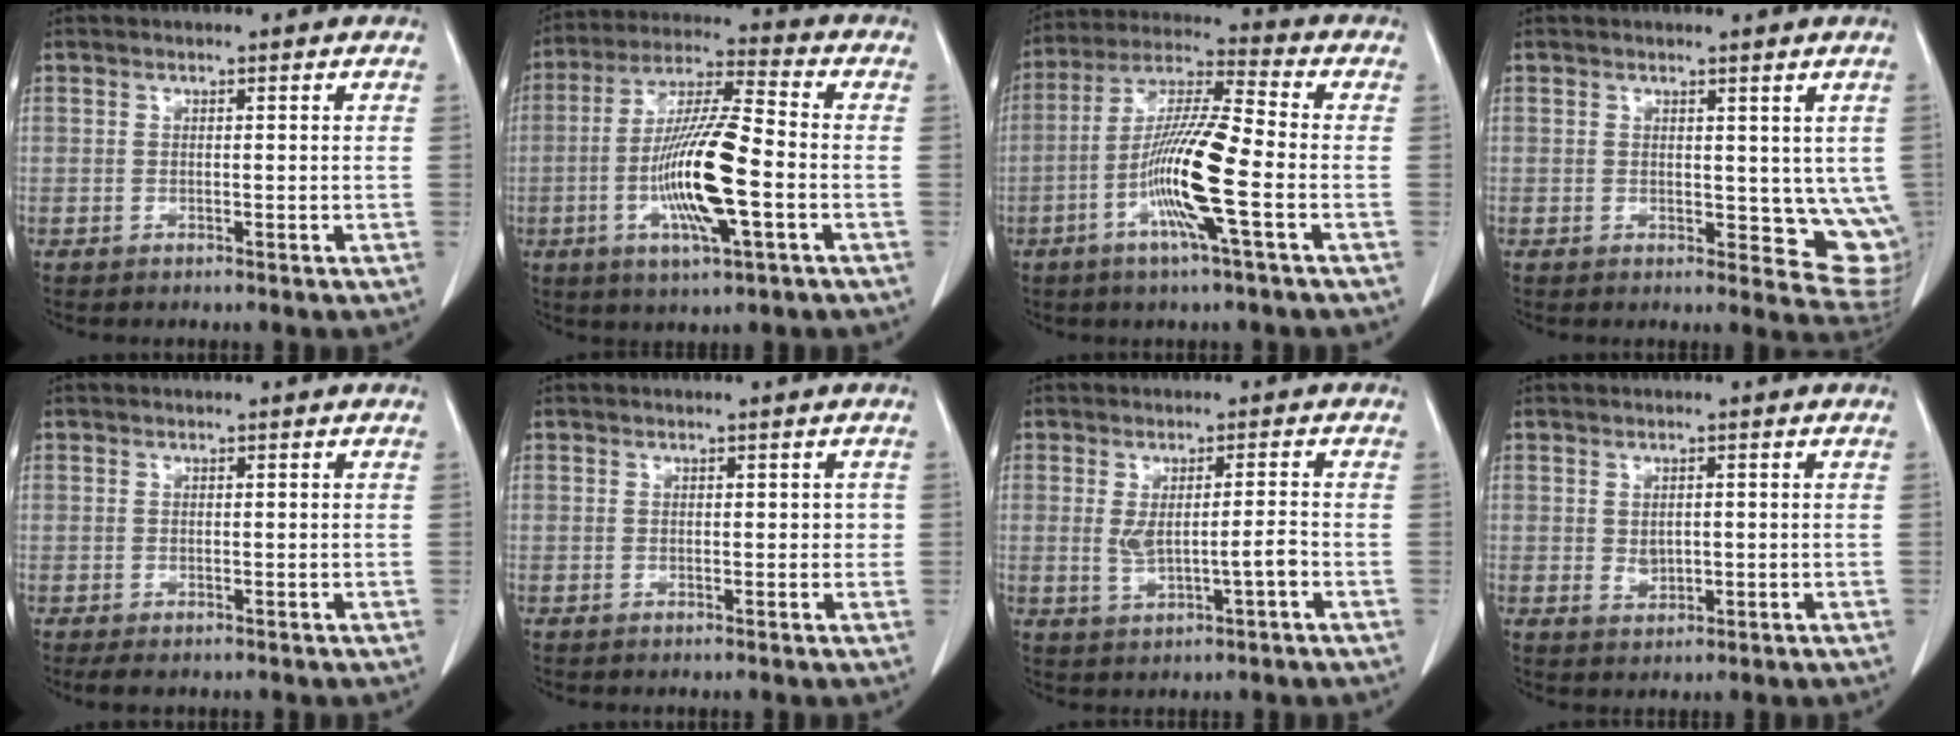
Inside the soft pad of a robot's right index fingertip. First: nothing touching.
{"total": 14.6, "force": [-3.5, 1.6, 14.1], "torque": [-0.271, -0.006, -0.065]}
{"total": 13.0, "force": [-3.9, 0.1, 12.4], "torque": [-0.244, -0.003, -0.083]}
{"total": 7.3, "force": [1.4, 4.2, 5.9], "torque": [-0.044, -0.016, 0.023]}
{"total": 1.6, "force": [-1.1, 0.8, 0.9], "torque": [-0.015, -0.002, -0.012]}
{"total": 1.2, "force": [0.0, 0.9, 0.8], "torque": [-0.008, 0.010, 0.000]}
{"total": 4.5, "force": [-0.7, 0.7, 4.4], "torque": [-0.081, 0.004, -0.001]}
{"total": 2.2, "force": [0.0, 1.6, 1.5], "torque": [-0.024, -0.003, 0.008]}